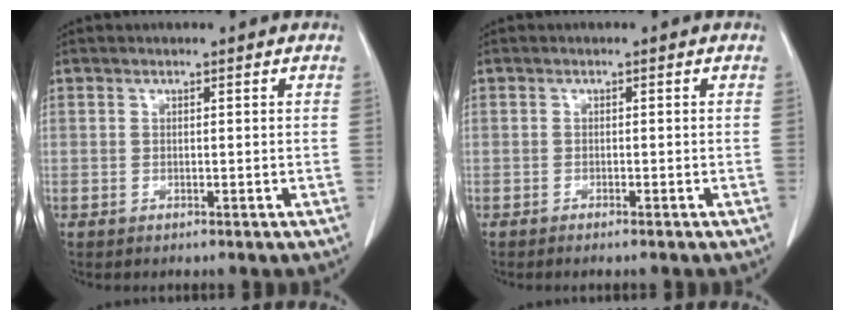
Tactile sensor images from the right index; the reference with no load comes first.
{"total": 1.4, "force": [-1.2, 0.1, 0.8], "torque": [-0.014, -0.003, -0.013]}